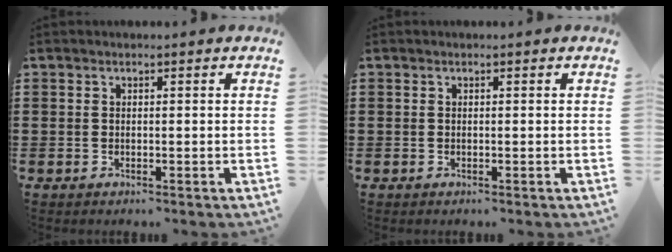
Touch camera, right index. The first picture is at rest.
{"total": 0.0}